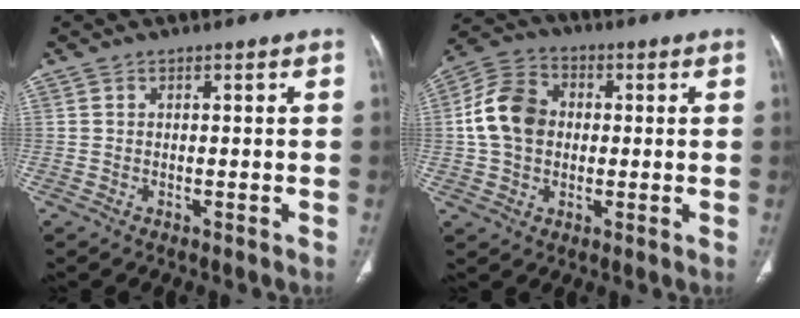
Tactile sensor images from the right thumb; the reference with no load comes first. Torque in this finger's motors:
{"motor_torque": [0.16, 0.91, 0.21, -0.27, 0.27]}